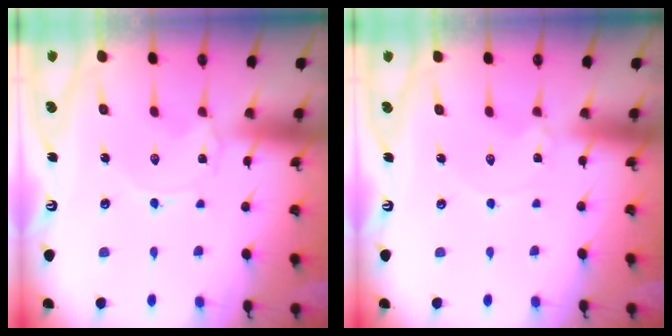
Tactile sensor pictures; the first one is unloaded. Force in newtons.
{"total": 0.6, "press": 0.5, "slide": 0.2}